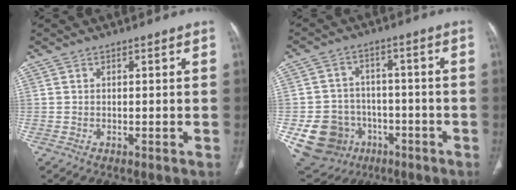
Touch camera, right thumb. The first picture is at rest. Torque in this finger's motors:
{"motor_torque": [2.58, 2.43, 0.52, -0.63, 0.05]}